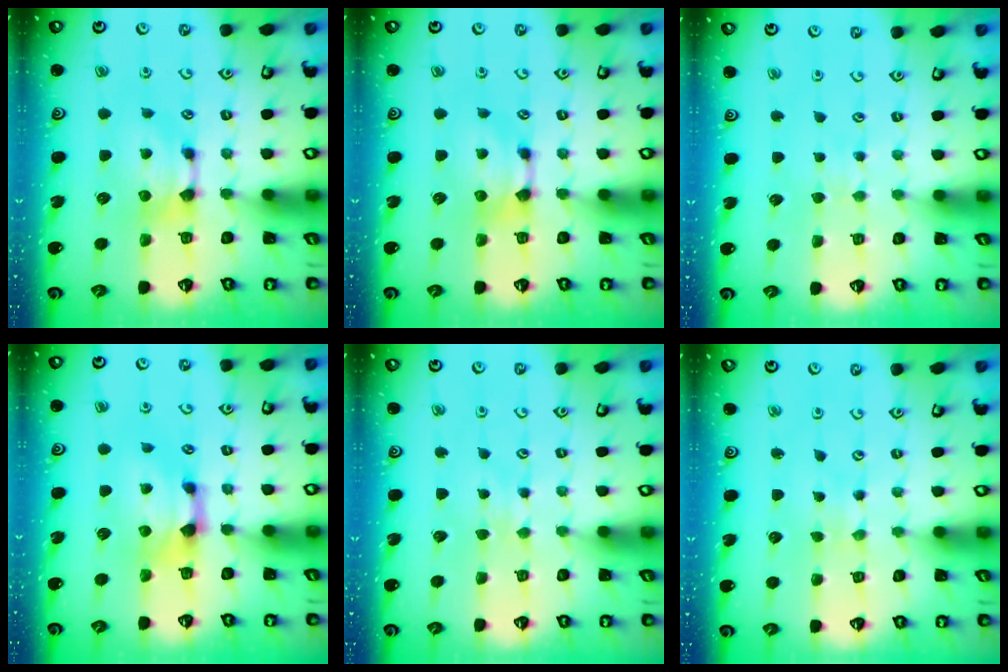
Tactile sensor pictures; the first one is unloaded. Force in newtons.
{"total": 0.0}
{"total": 3.6, "press": 3.6, "slide": 0.3}
{"total": 1.9, "press": 1.3, "slide": 1.4}
{"total": 2.3, "press": 2.3, "slide": 0.3}
{"total": 5.0, "press": 5.0, "slide": 0.1}